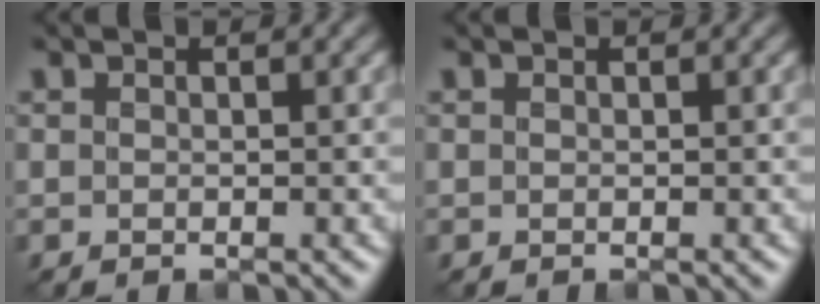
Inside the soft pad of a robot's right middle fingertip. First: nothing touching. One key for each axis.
{"total": 0.0}